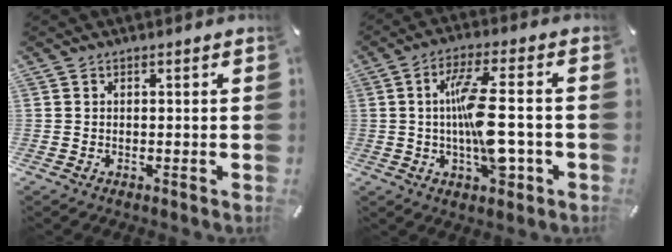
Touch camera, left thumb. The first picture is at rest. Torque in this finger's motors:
{"motor_torque": [0.45, 0.56, 0.44, 0.05, 0.21]}